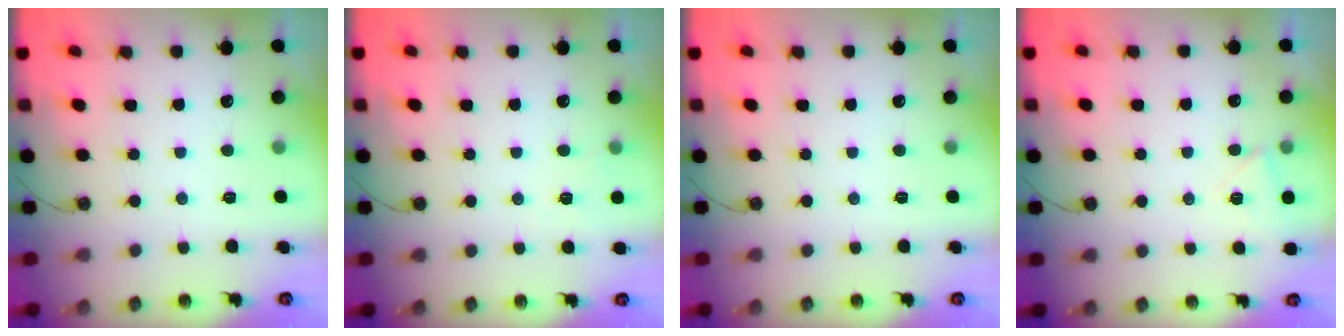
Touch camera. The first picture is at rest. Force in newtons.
{"total": 2.9, "press": 2.9, "slide": 0.2}
{"total": 0.0}
{"total": 4.8, "press": 4.2, "slide": 2.3}